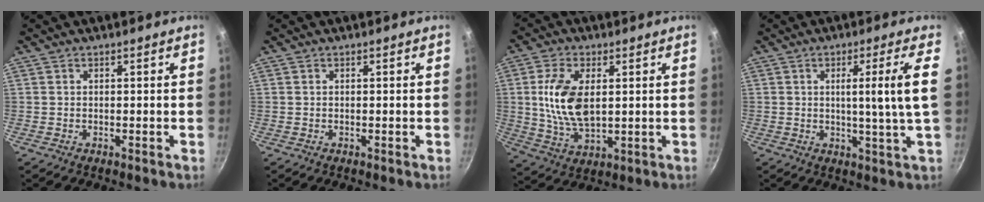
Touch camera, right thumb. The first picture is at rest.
{"total": 0.0}
{"total": 12.0, "force": [1.8, 6.4, 9.9], "torque": [-0.187, -0.008, 0.039]}
{"total": 7.0, "force": [1.5, -1.1, 6.8], "torque": [-0.119, -0.018, 0.024]}